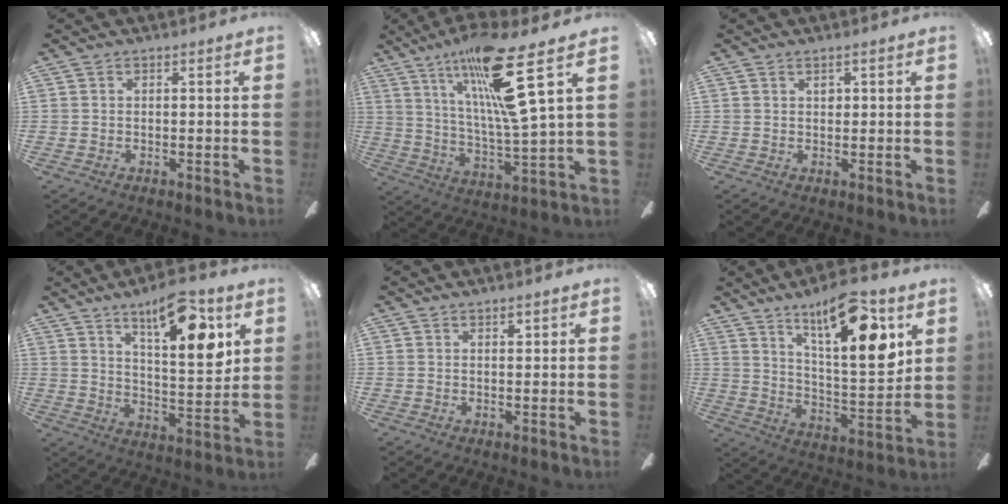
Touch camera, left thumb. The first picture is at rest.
{"total": 21.4, "force": [13.2, 2.5, 16.7], "torque": [-0.315, -0.067, 0.196]}
{"total": 1.5, "force": [0.8, 0.8, 0.9], "torque": [-0.003, -0.003, 0.011]}
{"total": 15.7, "force": [9.3, 5.0, 11.6], "torque": [-0.165, -0.047, 0.146]}
{"total": 1.9, "force": [1.4, 0.7, 1.0], "torque": [-0.014, -0.003, 0.023]}
{"total": 18.4, "force": [11.4, 5.2, 13.5], "torque": [-0.206, -0.063, 0.176]}